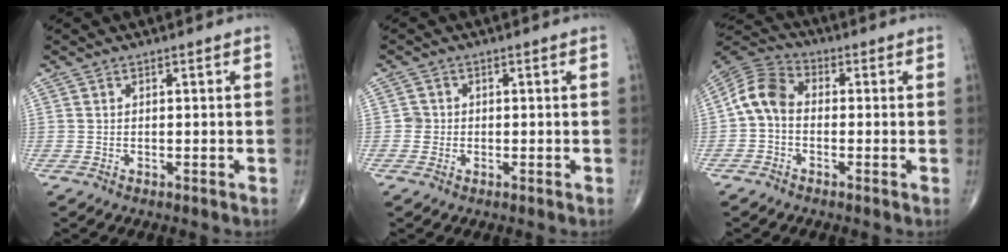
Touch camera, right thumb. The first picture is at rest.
{"total": 1.7, "force": [-0.3, 1.7, 0.2], "torque": [0.009, 0.007, -0.008]}
{"total": 7.7, "force": [-0.8, 5.6, 5.2], "torque": [-0.090, 0.024, -0.035]}